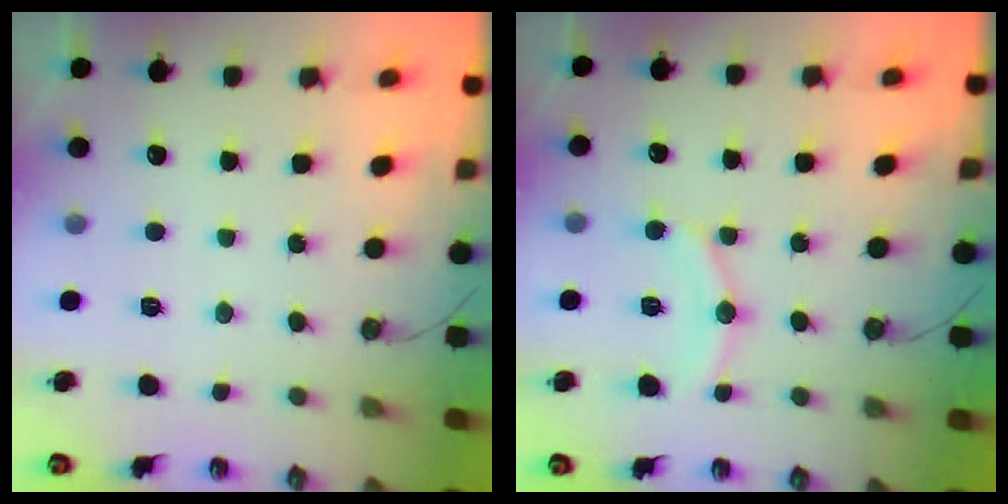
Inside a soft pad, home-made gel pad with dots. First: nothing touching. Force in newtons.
{"total": 10.5, "press": 10.5, "slide": 1.0}